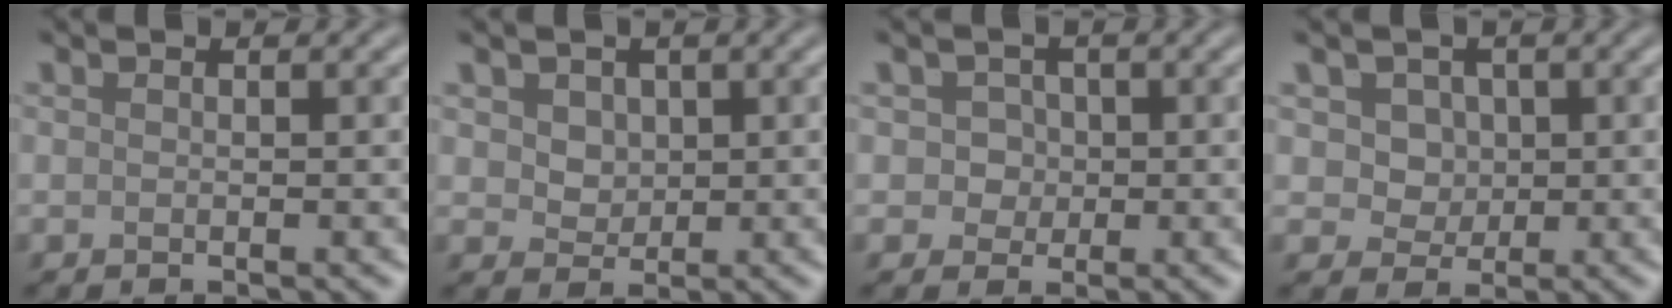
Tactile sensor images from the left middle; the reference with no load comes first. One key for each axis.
{"total": 3.1, "fx": 1.4, "fy": 2.3, "fz": 1.5, "tx": -0.043, "ty": 0.002, "tz": 0.034}
{"total": 2.6, "fx": 0.6, "fy": 2.3, "fz": 1.1, "tx": -0.002, "ty": 0.014, "tz": 0.003}
{"total": 4.6, "fx": 1.9, "fy": 3.6, "fz": 2.1, "tx": -0.040, "ty": 0.004, "tz": 0.026}